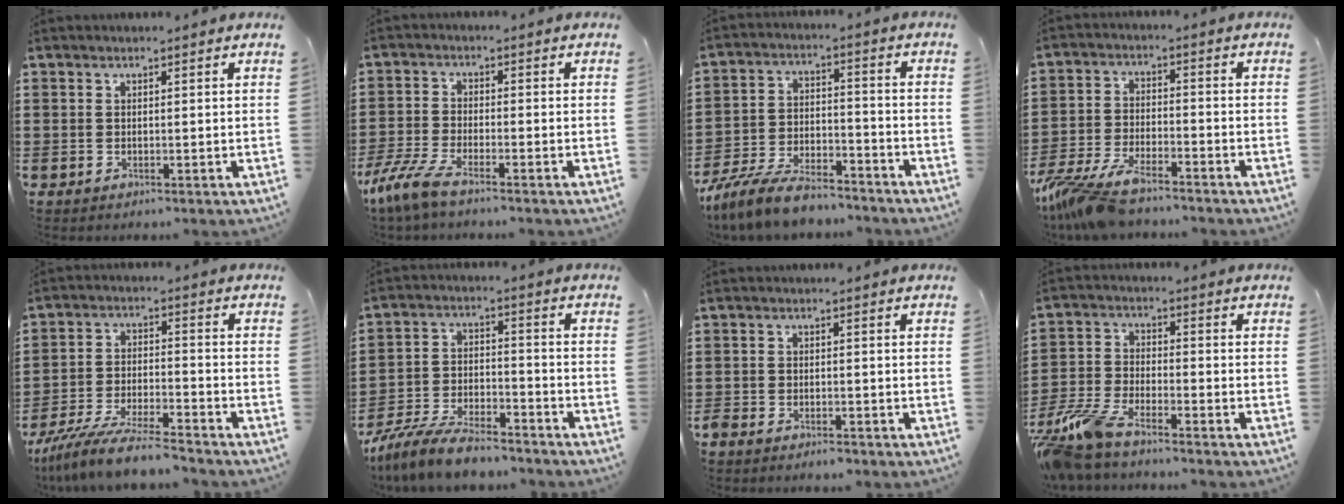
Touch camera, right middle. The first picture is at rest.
{"total": 5.2, "force": [-3.9, 0.6, 3.4], "torque": [-0.107, -0.024, -0.084]}
{"total": 8.4, "force": [-7.5, 1.9, 3.1], "torque": [-0.063, 0.017, -0.145]}
{"total": 8.0, "force": [-6.9, 1.9, 3.4], "torque": [-0.102, -0.001, -0.142]}
{"total": 8.9, "force": [-8.1, 0.3, 3.6], "torque": [-0.079, 0.002, -0.159]}
{"total": 7.9, "force": [-7.2, 1.5, 2.8], "torque": [-0.061, 0.011, -0.140]}
{"total": 1.8, "force": [-1.8, 0.4, 0.3], "torque": [-0.017, -0.003, -0.039]}
{"total": 7.2, "force": [-6.5, 1.1, 3.0], "torque": [-0.084, -0.007, -0.131]}